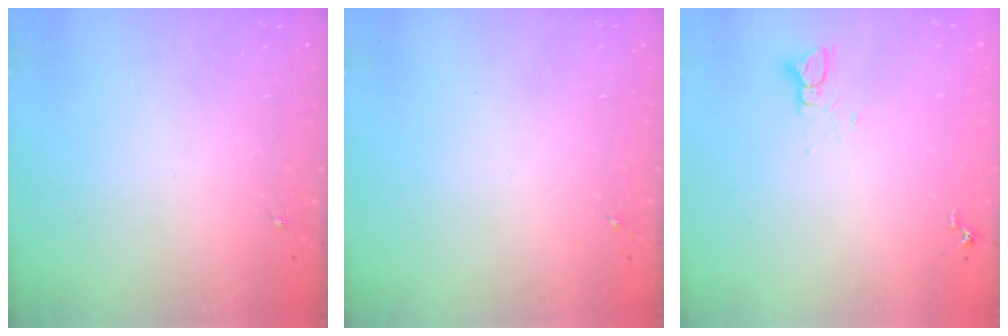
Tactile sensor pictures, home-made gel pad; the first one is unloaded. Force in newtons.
{"total": 0.0}
{"total": 3.0, "press": 3.0, "slide": 0.2}